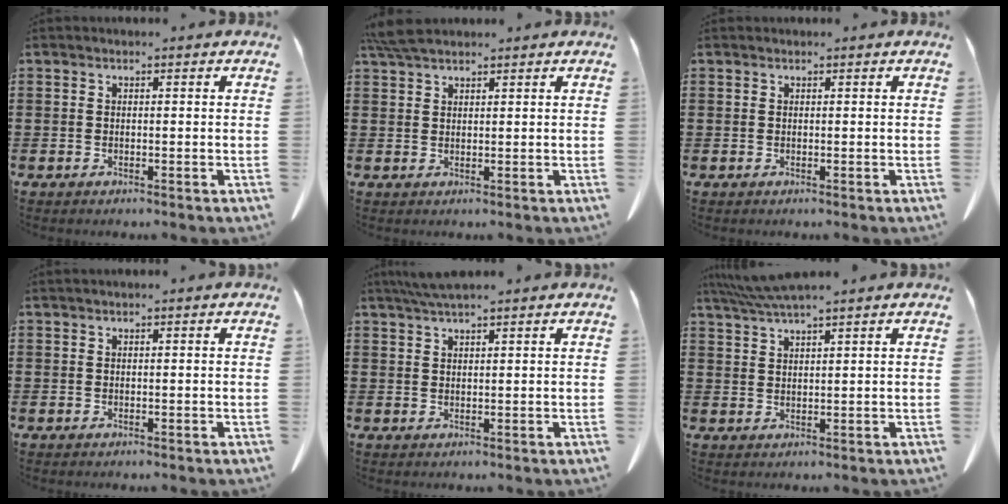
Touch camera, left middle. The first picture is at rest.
{"total": 4.0, "force": [3.3, 0.9, 2.1], "torque": [-0.051, -0.001, 0.064]}
{"total": 0.0}
{"total": 0.0}
{"total": 3.0, "force": [2.5, 0.3, 1.7], "torque": [-0.040, 0.001, 0.046]}
{"total": 3.9, "force": [3.4, 0.0, 2.0], "torque": [-0.048, -0.003, 0.064]}